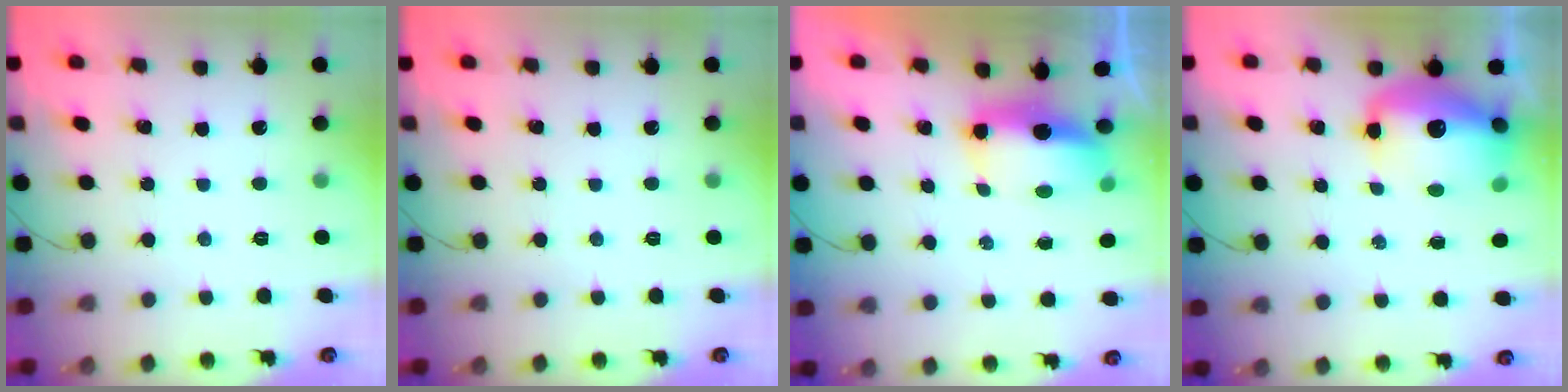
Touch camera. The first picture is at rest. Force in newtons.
{"total": 0.0}
{"total": 9.1, "press": 8.0, "slide": 4.3}
{"total": 15.5, "press": 15.1, "slide": 3.6}